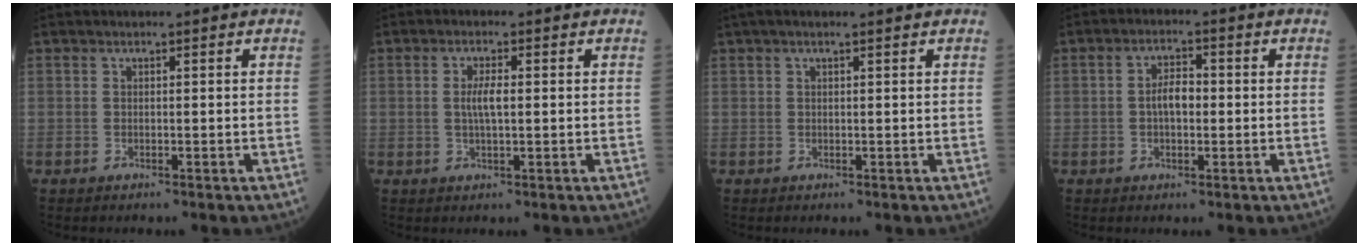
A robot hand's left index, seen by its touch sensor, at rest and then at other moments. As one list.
[{"total": 3.0, "force": [0.1, 0.6, 2.9], "torque": [-0.060, -0.001, 0.003]}, {"total": 2.6, "force": [1.9, 0.0, 1.8], "torque": [-0.030, 0.020, 0.029]}, {"total": 3.8, "force": [-0.3, 1.8, 3.3], "torque": [-0.066, 0.008, -0.008]}]